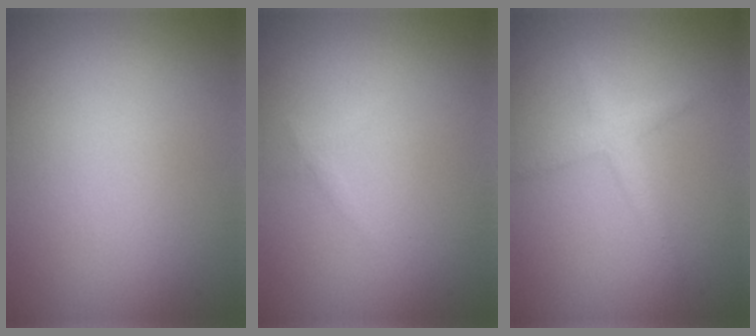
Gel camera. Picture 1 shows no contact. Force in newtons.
{"total": 0.6, "press": 0.6, "slide": 0.1}
{"total": 1.8, "press": 1.8, "slide": 0.0}